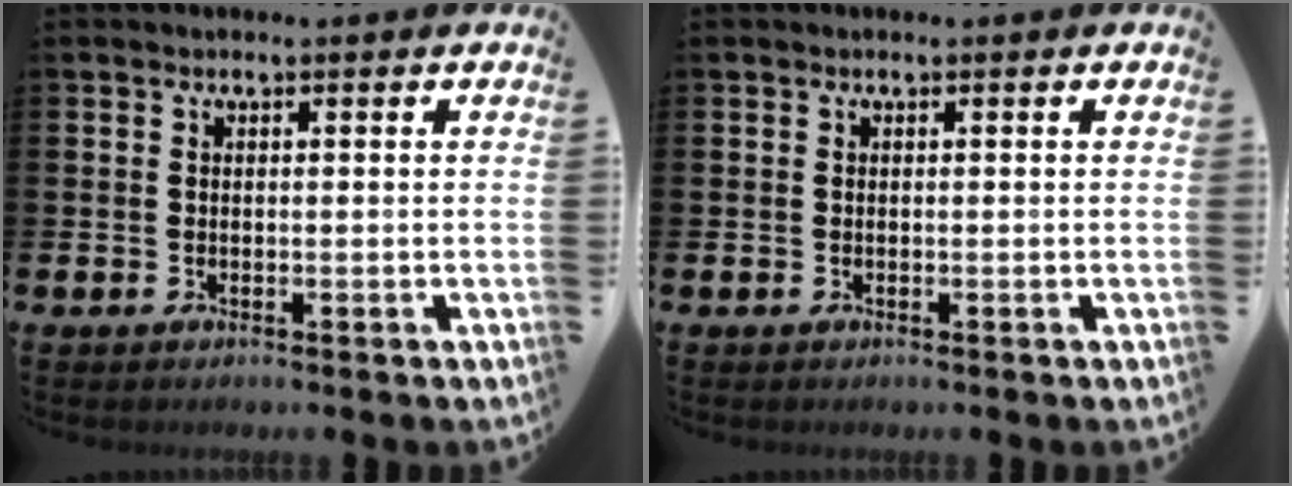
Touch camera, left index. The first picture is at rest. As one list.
[{"total": 0.0}]